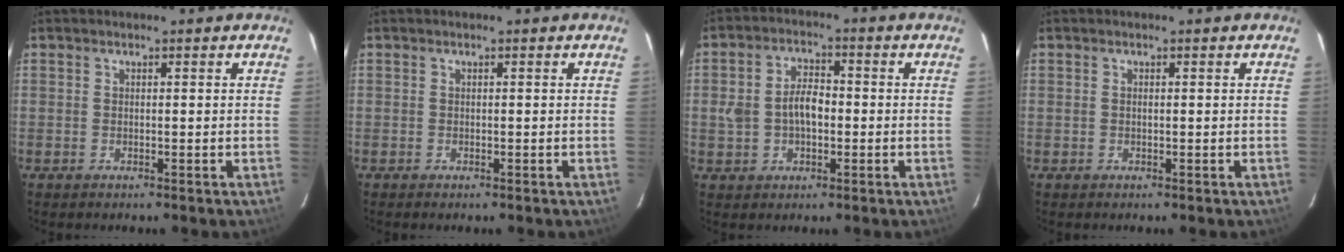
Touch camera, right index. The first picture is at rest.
{"total": 0.0}
{"total": 6.5, "force": [-0.6, 4.2, 4.9], "torque": [-0.099, 0.016, -0.005]}
{"total": 0.0}